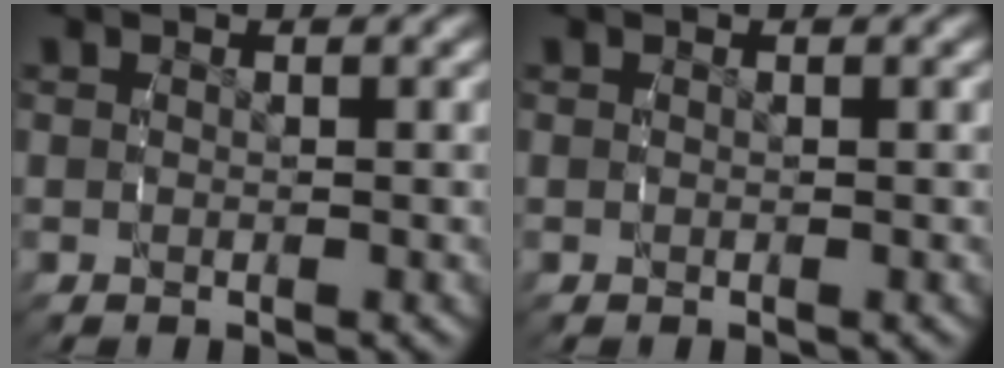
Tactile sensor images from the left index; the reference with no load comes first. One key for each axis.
{"total": 0.0}